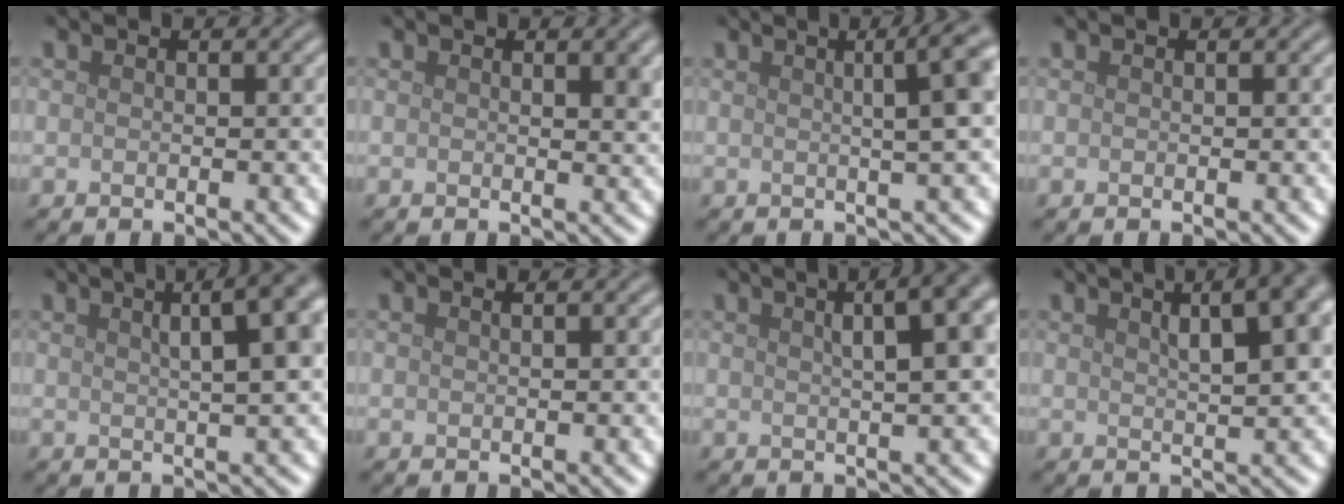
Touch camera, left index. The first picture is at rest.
{"total": 1.3, "force": [0.6, 0.3, 1.1], "torque": [-0.009, -0.002, 0.010]}
{"total": 6.7, "force": [1.7, 2.2, 6.1], "torque": [-0.034, 0.040, 0.000]}
{"total": 0.0}
{"total": 11.1, "force": [4.0, 4.6, 9.3], "torque": [-0.051, 0.064, 0.023]}
{"total": 0.6, "force": [0.3, 0.2, 0.4], "torque": [-0.003, 0.002, 0.002]}
{"total": 10.1, "force": [3.4, 4.2, 8.5], "torque": [-0.047, 0.059, 0.015]}
{"total": 9.3, "force": [4.0, 3.5, 7.7], "torque": [-0.064, 0.046, 0.034]}